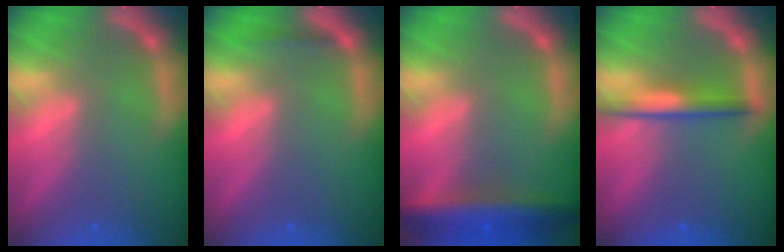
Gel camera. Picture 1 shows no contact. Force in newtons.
{"total": 0.9}
{"total": 6.5}
{"total": 3.4}